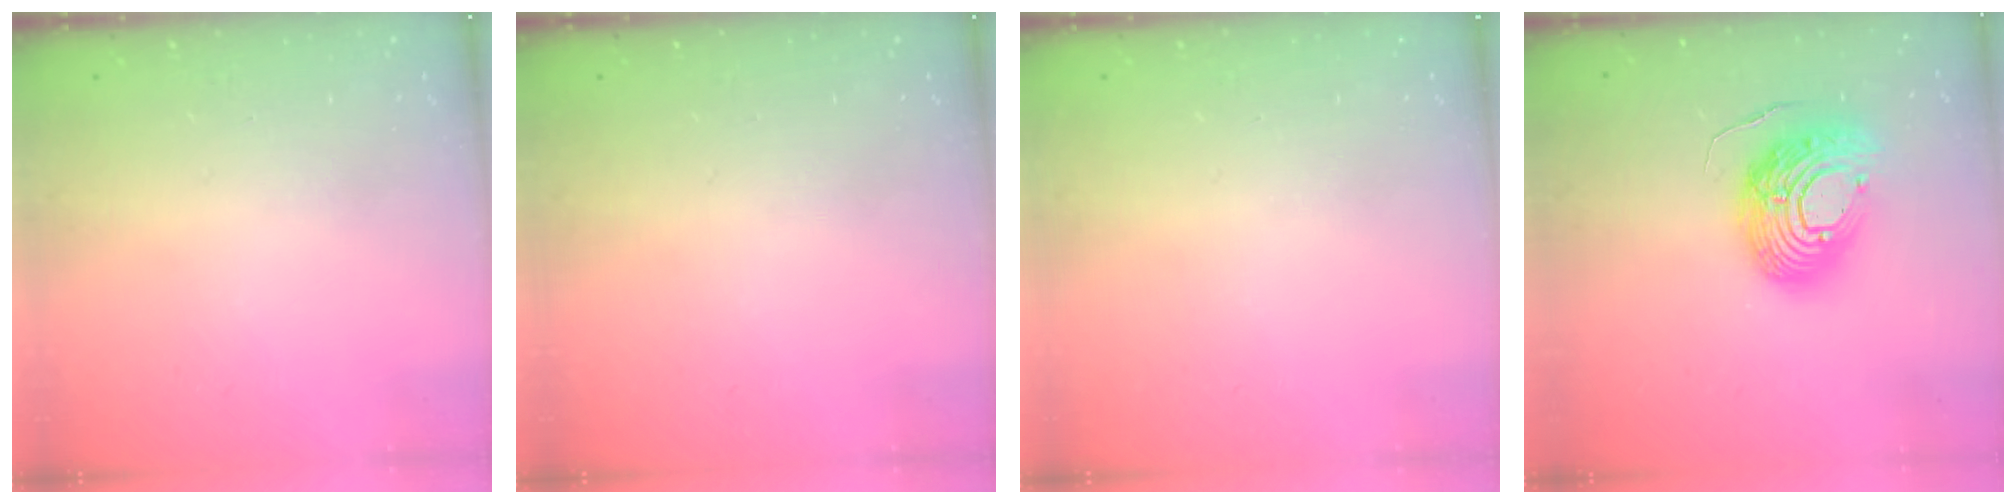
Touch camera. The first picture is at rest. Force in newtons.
{"total": 0.0}
{"total": 0.0}
{"total": 17.3, "press": 17.2, "slide": 1.6}